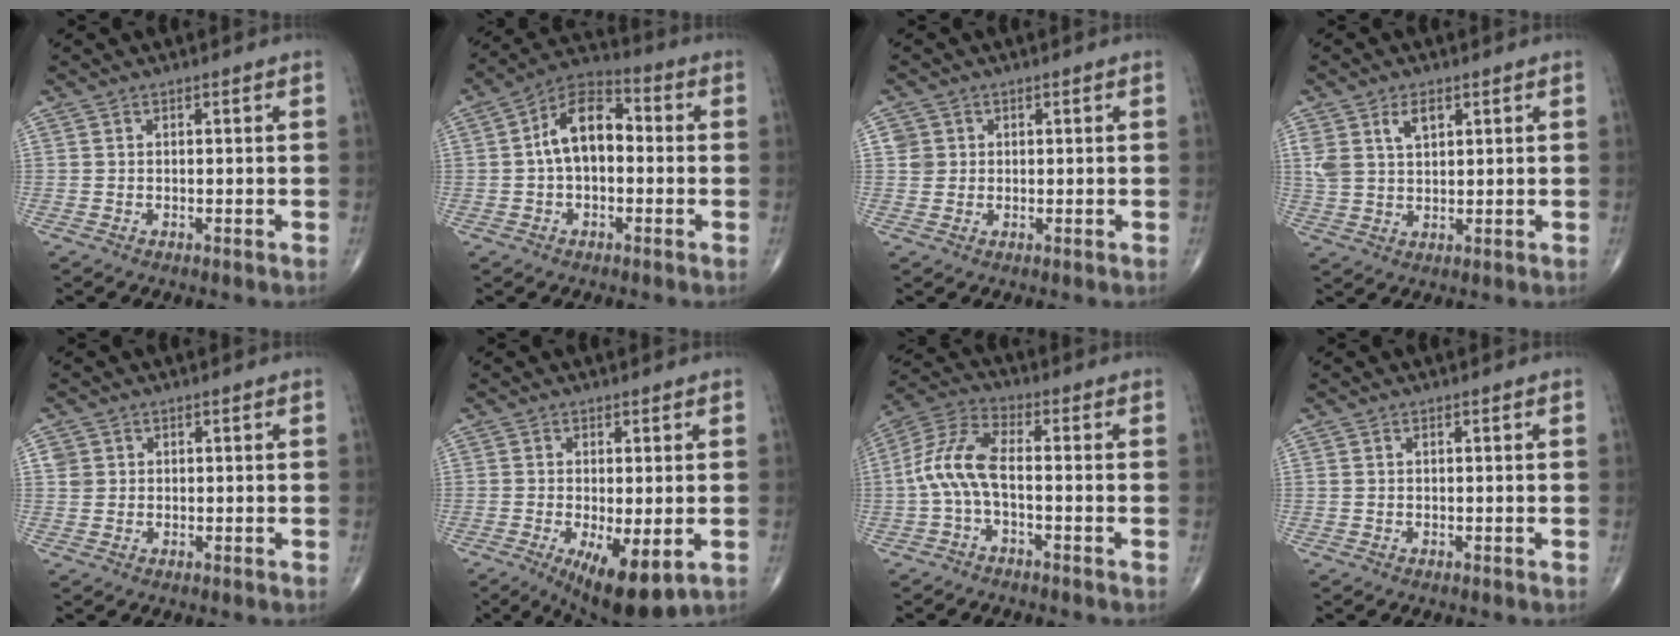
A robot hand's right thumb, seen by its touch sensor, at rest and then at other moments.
{"total": 11.0, "force": [0.2, 6.6, 8.8], "torque": [-0.138, 0.037, -0.010]}
{"total": 2.5, "force": [0.6, 2.4, 0.3], "torque": [0.012, 0.001, 0.009]}
{"total": 5.9, "force": [2.7, 3.4, 4.0], "torque": [-0.070, -0.006, 0.058]}
{"total": 2.1, "force": [0.6, 2.0, 0.5], "torque": [0.005, -0.002, 0.010]}
{"total": 10.2, "force": [-3.4, 3.6, 8.9], "torque": [-0.138, -0.018, -0.042]}
{"total": 8.6, "force": [-1.6, 3.4, 7.8], "torque": [-0.178, 0.034, -0.040]}
{"total": 0.0}